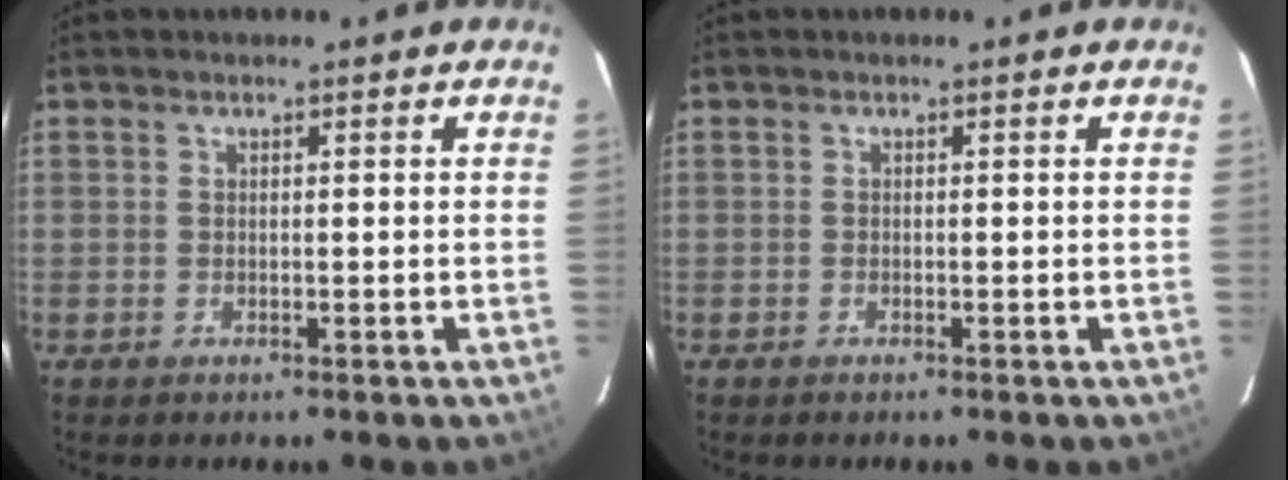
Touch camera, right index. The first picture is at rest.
{"total": 0.0}